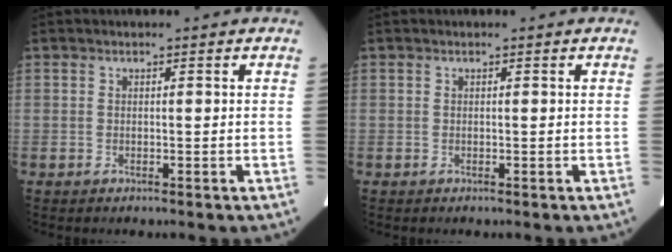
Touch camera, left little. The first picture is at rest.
{"total": 0.0}